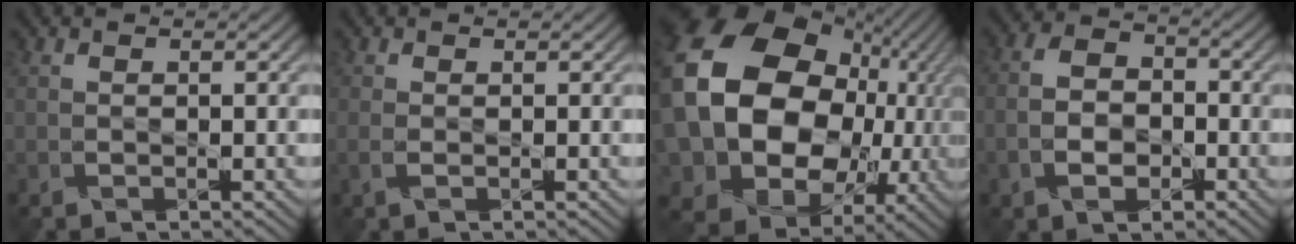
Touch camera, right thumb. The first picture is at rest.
{"total": 1.3, "force": [-0.3, 0.5, 1.1], "torque": [-0.031, -0.004, -0.009]}
{"total": 23.4, "force": [2.5, 19.2, 13.1], "torque": [-0.329, -0.035, 0.076]}
{"total": 5.7, "force": [-2.0, 3.8, 3.8], "torque": [-0.070, -0.004, -0.047]}